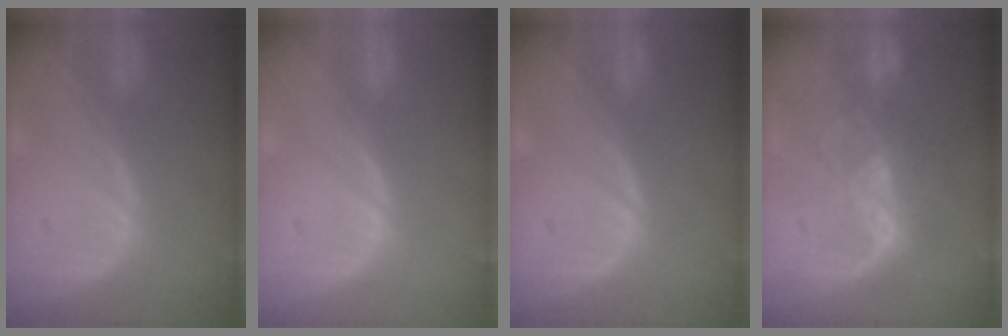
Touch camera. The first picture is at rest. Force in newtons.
{"total": 0.0}
{"total": 0.0}
{"total": 6.6, "press": 5.9, "slide": 2.8}